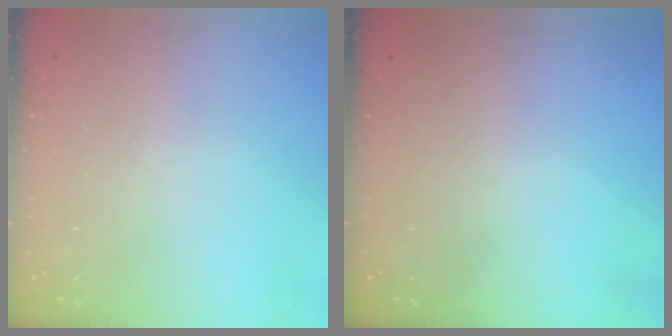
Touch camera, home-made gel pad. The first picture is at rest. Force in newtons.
{"total": 0.0}